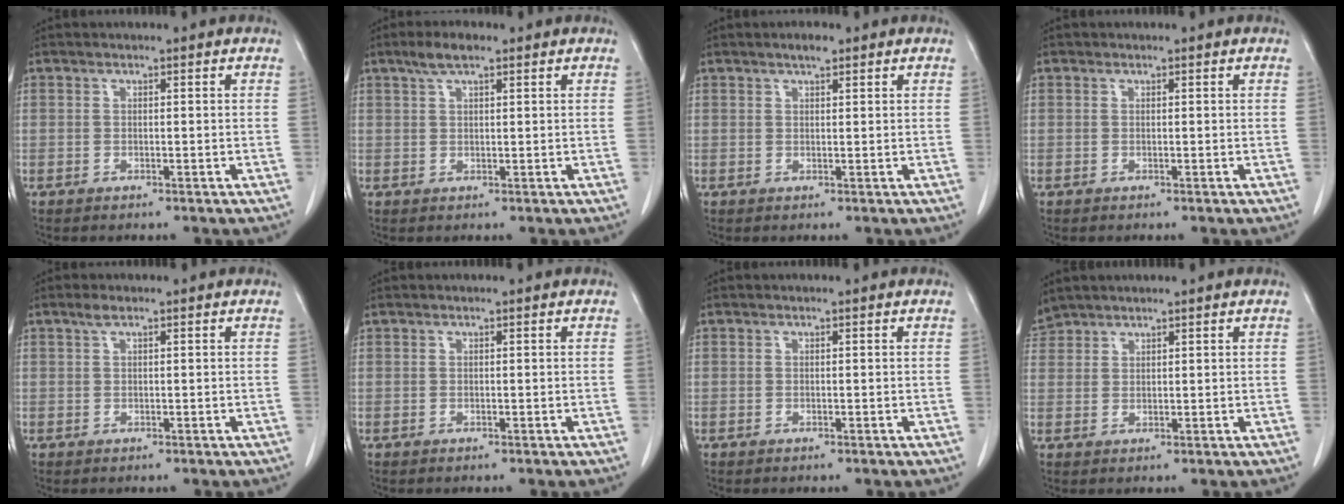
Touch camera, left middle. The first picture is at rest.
{"total": 3.4, "force": [2.3, 0.9, 2.3], "torque": [-0.049, 0.009, 0.044]}
{"total": 1.7, "force": [1.3, 0.4, 1.1], "torque": [-0.023, 0.002, 0.022]}
{"total": 0.0}
{"total": 1.2, "force": [0.8, 0.3, 0.8], "torque": [-0.017, 0.008, 0.016]}
{"total": 0.0}
{"total": 0.0}
{"total": 3.1, "force": [3.0, 0.8, -0.1], "torque": [-0.004, 0.015, 0.061]}